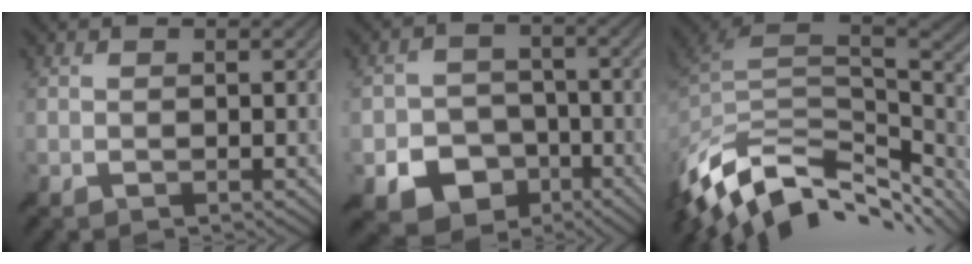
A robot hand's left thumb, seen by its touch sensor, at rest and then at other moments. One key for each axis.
{"total": 8.9, "fx": -4.3, "fy": 7.1, "fz": 3.2, "tx": -0.060, "ty": -0.022, "tz": -0.087}
{"total": 13.6, "fx": -7.7, "fy": 7.0, "fz": 8.7, "tx": -0.219, "ty": -0.017, "tz": -0.133}